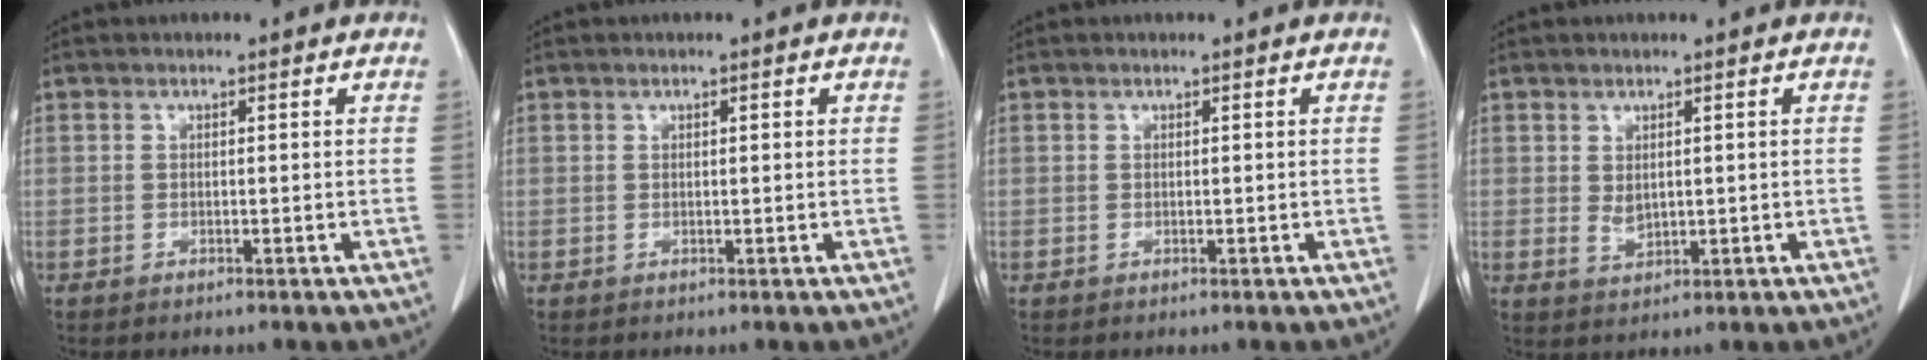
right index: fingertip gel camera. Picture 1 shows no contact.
{"total": 0.9, "force": [0.3, 0.4, 0.8], "torque": [-0.017, 0.002, 0.007]}
{"total": 0.0}
{"total": 2.7, "force": [0.4, 1.8, 2.0], "torque": [-0.039, 0.000, 0.018]}